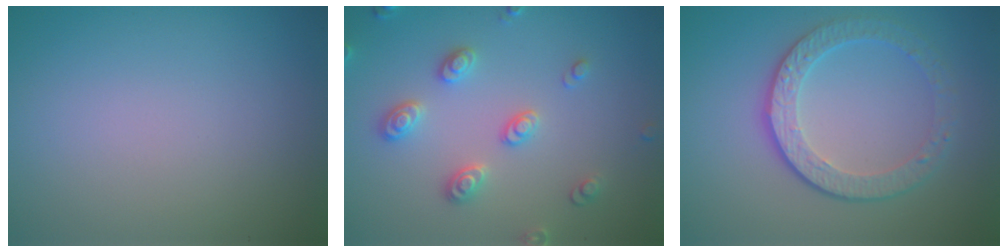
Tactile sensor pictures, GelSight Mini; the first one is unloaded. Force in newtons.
{"total": 2.8, "press": 2.7, "slide": 0.8}
{"total": 4.7, "press": 3.3, "slide": 3.3}